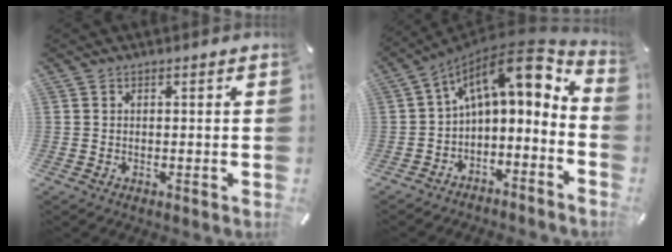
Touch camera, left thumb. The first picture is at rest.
{"total": 13.4, "force": [5.1, 6.6, 10.5], "torque": [-0.152, -0.036, 0.084]}